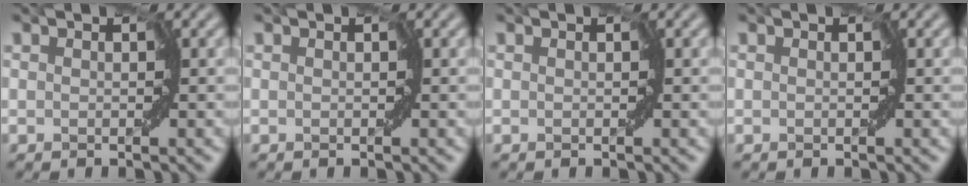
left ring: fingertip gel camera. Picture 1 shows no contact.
{"total": 0.0}
{"total": 0.0}
{"total": 0.0}